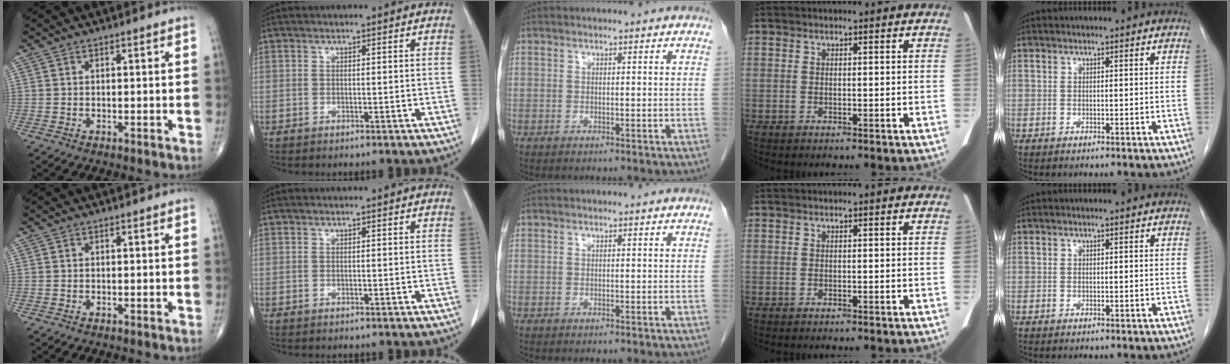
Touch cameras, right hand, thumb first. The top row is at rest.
{}